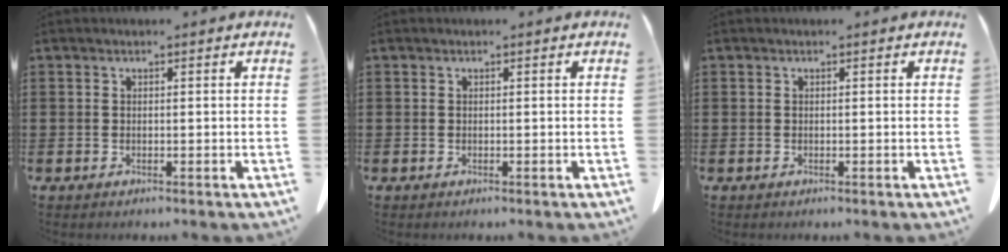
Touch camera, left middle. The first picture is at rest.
{"total": 0.0}
{"total": 0.0}